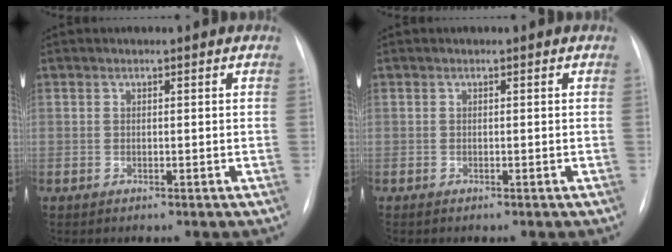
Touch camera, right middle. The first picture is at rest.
{"total": 0.0}